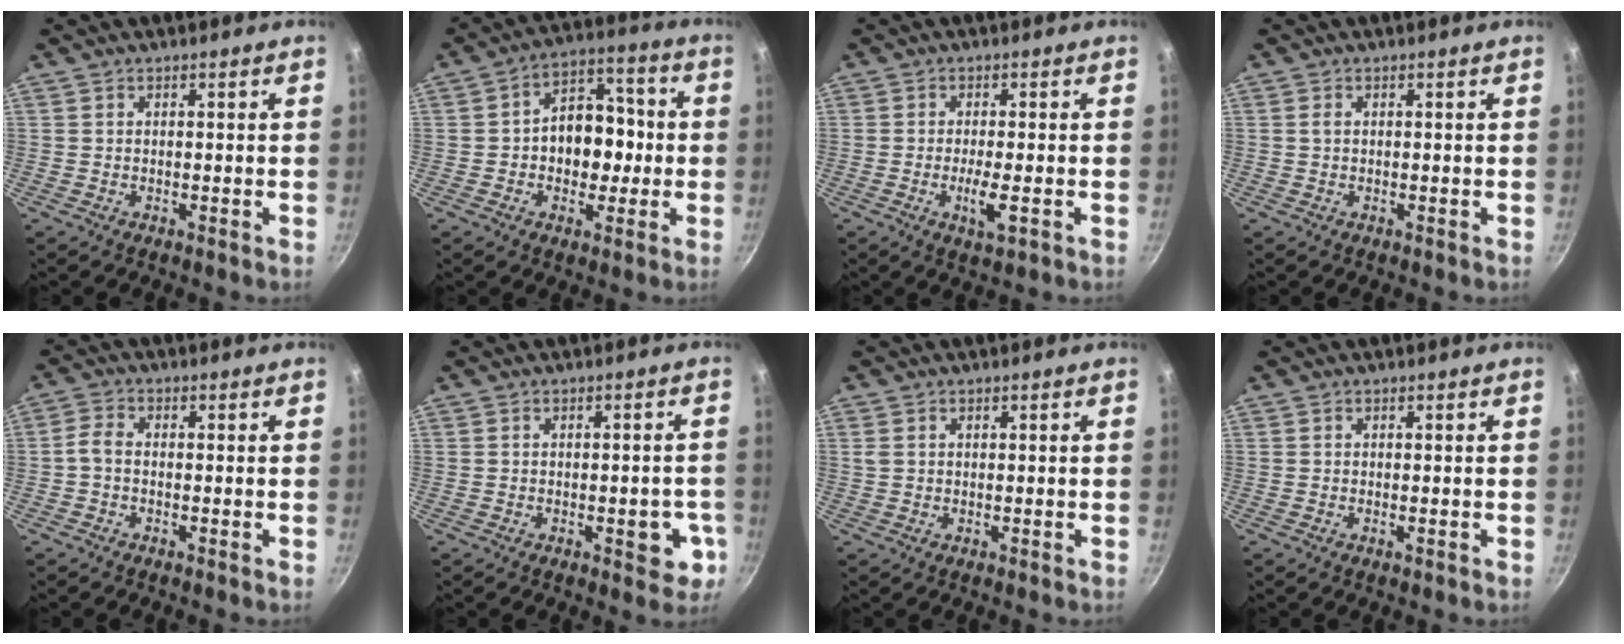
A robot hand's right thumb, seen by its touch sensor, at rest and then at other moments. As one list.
[{"total": 12.1, "force": [-0.6, 8.4, 8.7], "torque": [-0.083, 0.034, -0.016]}, {"total": 4.1, "force": [-1.2, 1.0, 3.8], "torque": [-0.075, -0.006, -0.020]}, {"total": 0.7, "force": [0.1, 0.4, 0.6], "torque": [-0.012, -0.001, 0.001]}, {"total": 3.0, "force": [-0.7, 1.7, 2.4], "torque": [-0.050, 0.010, -0.021]}, {"total": 5.7, "force": [-2.1, 2.6, 4.6], "torque": [-0.032, 0.016, -0.020]}, {"total": 1.2, "force": [0.3, 0.9, 0.7], "torque": [-0.016, 0.003, 0.011]}, {"total": 0.0}]